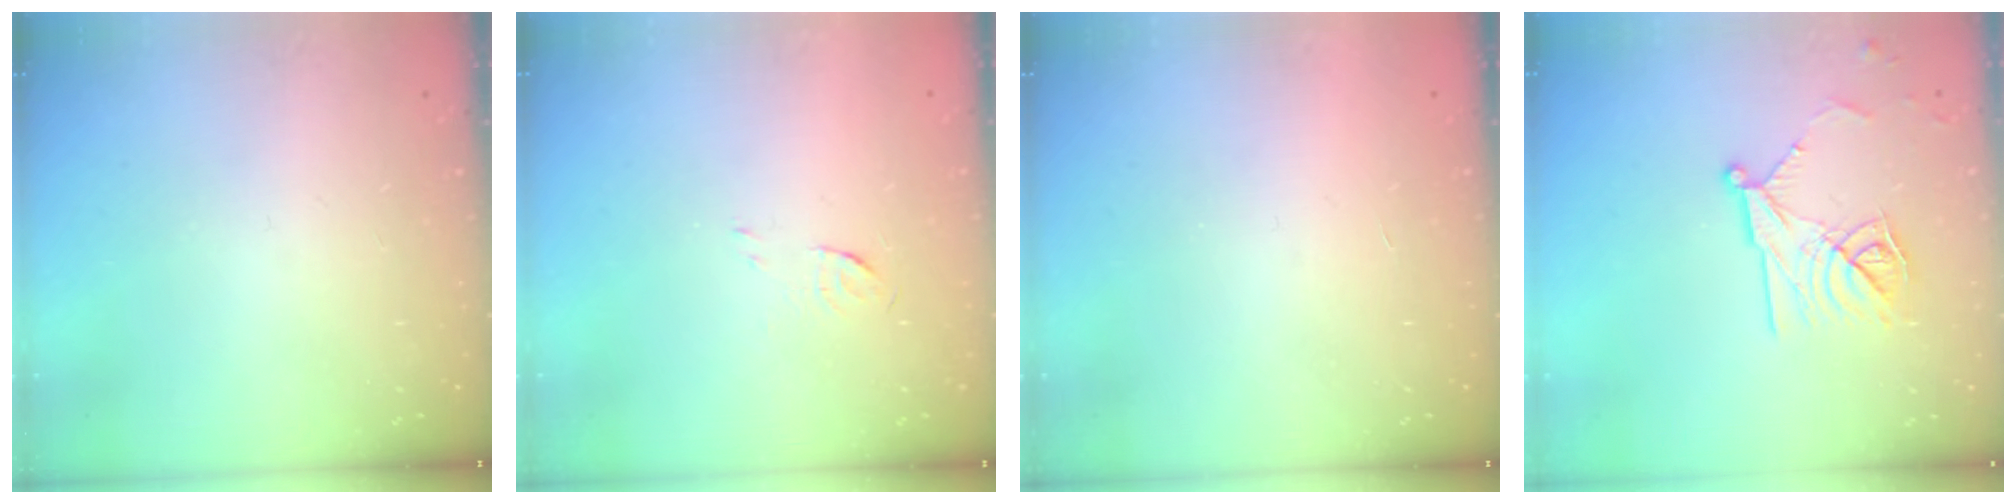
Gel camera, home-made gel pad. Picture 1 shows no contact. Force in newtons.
{"total": 3.9, "press": 3.7, "slide": 1.2}
{"total": 1.7, "press": 1.7, "slide": 0.1}
{"total": 13.5, "press": 13.5, "slide": 0.2}